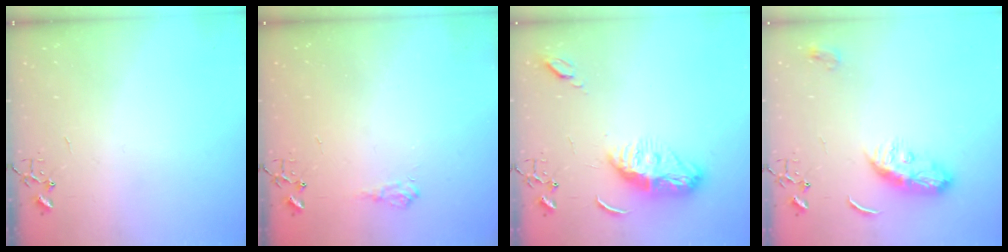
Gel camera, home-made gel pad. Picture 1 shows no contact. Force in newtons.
{"total": 6.2, "press": 6.2, "slide": 0.9}
{"total": 11.3, "press": 11.3, "slide": 0.3}
{"total": 10.9, "press": 10.9, "slide": 0.7}